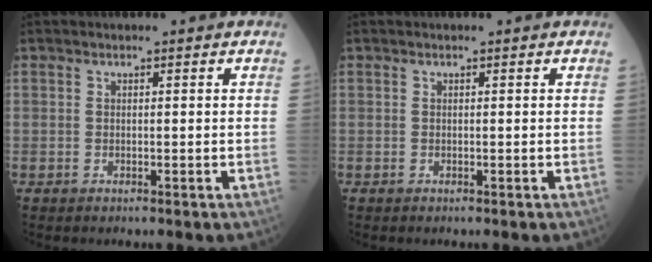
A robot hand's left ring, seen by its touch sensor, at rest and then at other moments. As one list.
[{"total": 0.0}]